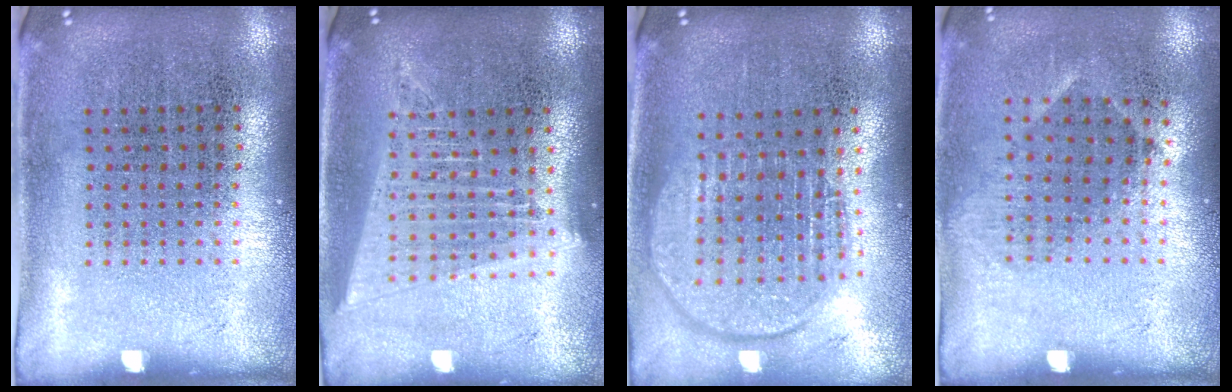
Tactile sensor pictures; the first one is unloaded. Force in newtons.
{"total": 1.8, "press": 1.6, "slide": 0.8}
{"total": 1.8, "press": 1.5, "slide": 1.0}
{"total": 0.9, "press": 0.7, "slide": 0.6}